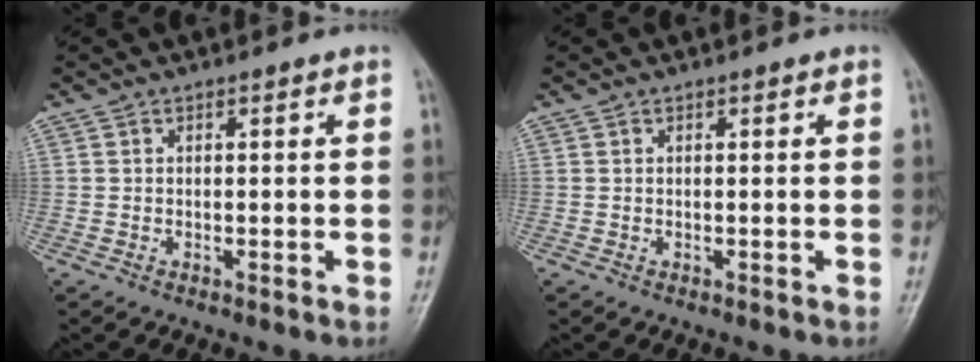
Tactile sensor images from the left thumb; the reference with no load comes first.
{"total": 0.0}